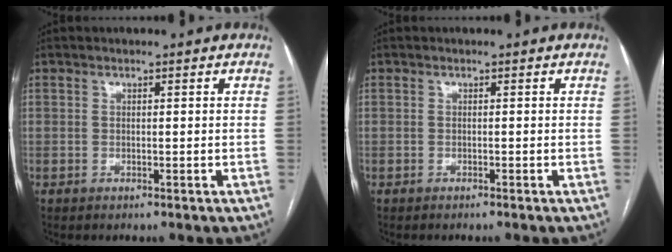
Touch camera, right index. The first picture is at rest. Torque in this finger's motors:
{"motor_torque": [0.09, -0.05, -0.03, 0.00]}